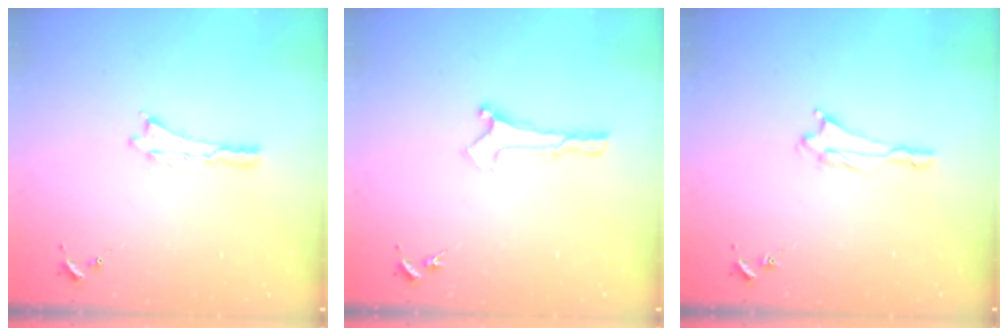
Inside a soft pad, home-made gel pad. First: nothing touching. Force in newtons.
{"total": 0.0}
{"total": 1.6, "press": 1.6, "slide": 0.1}